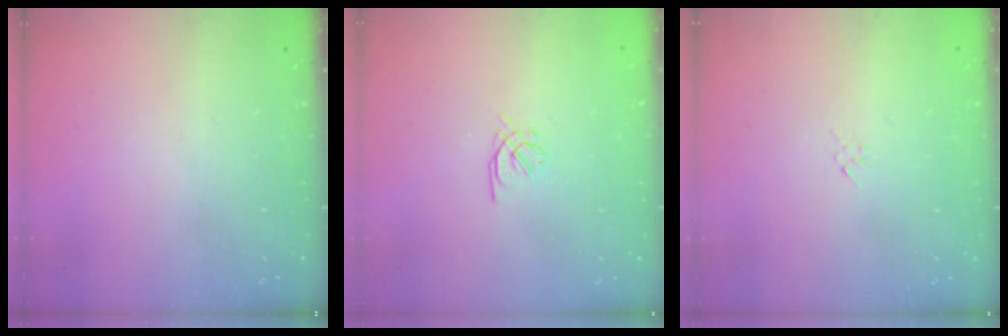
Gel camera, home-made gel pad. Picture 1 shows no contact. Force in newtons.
{"total": 1.4, "press": 1.3, "slide": 0.5}
{"total": 1.3, "press": 1.2, "slide": 0.5}